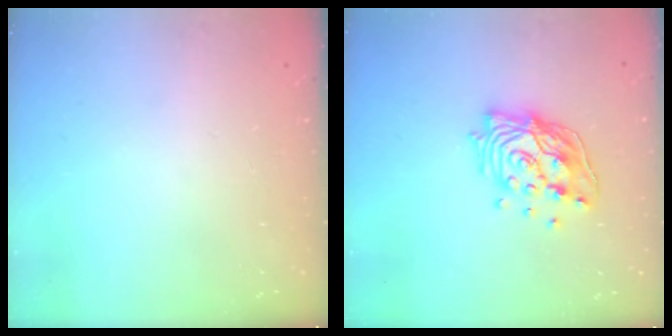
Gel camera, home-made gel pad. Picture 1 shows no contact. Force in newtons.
{"total": 16.5, "press": 16.1, "slide": 3.6}